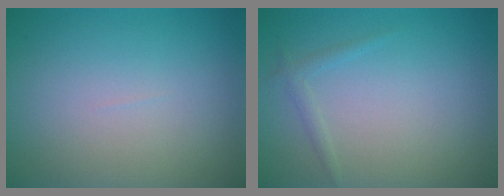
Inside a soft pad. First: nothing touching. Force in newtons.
{"total": 0.9, "press": 0.9, "slide": 0.1}